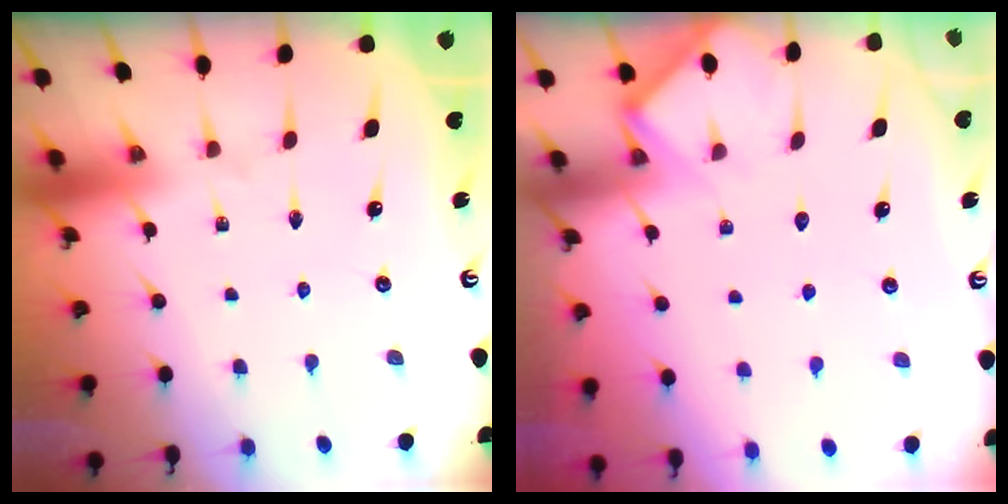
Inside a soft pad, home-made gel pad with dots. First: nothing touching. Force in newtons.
{"total": 6.0, "press": 6.0, "slide": 0.5}